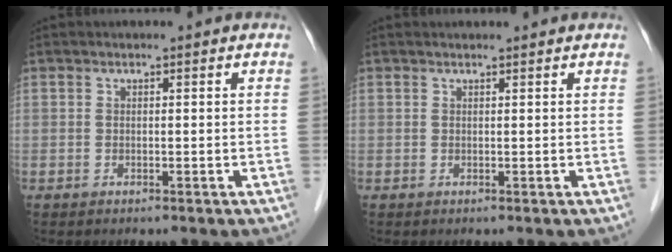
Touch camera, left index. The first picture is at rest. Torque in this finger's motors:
{"motor_torque": [0.07, -0.14, 0.02, 0.01]}